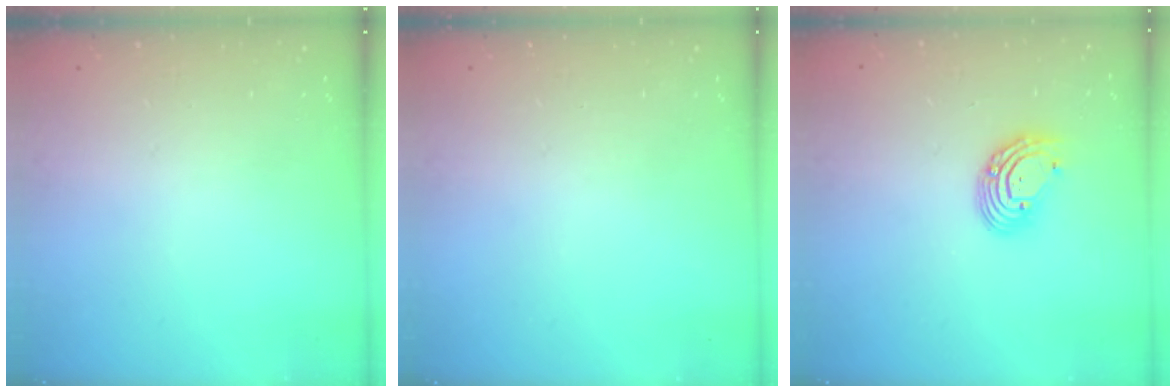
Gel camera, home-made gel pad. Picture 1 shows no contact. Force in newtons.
{"total": 0.0}
{"total": 8.3, "press": 8.2, "slide": 0.7}